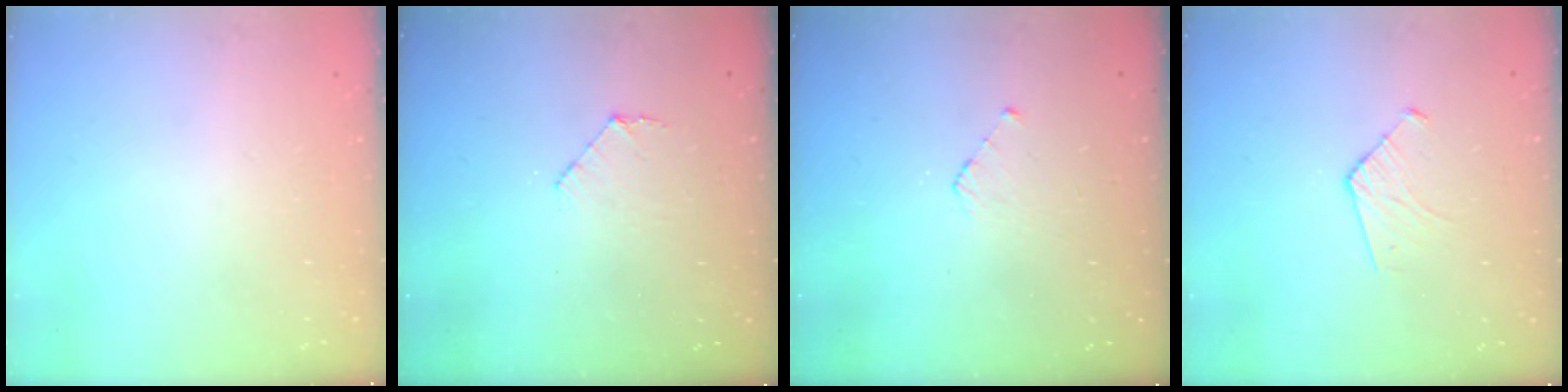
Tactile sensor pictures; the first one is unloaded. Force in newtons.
{"total": 4.9, "press": 4.9, "slide": 0.4}
{"total": 4.3, "press": 4.3, "slide": 0.3}
{"total": 6.2, "press": 6.2, "slide": 0.5}